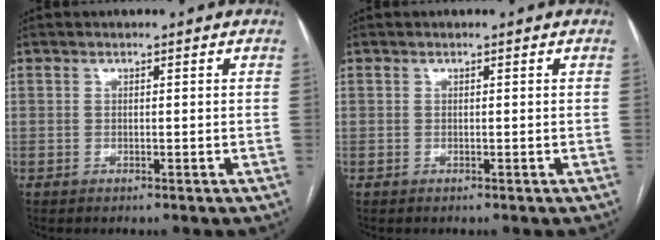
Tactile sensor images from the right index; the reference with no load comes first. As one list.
[{"total": 0.0}]